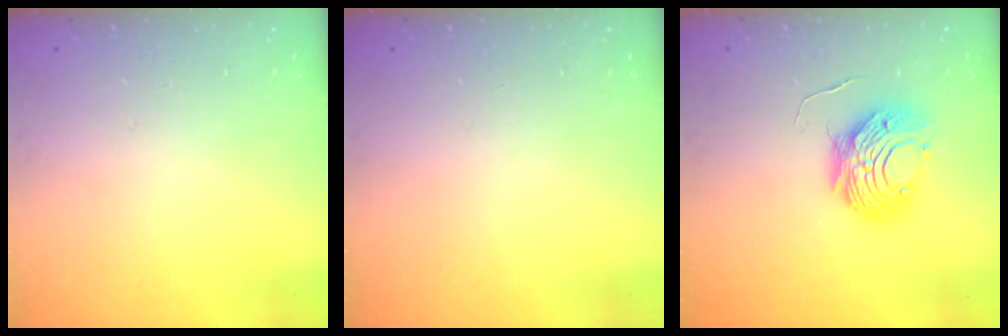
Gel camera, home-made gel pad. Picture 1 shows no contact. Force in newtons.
{"total": 0.0}
{"total": 9.4, "press": 9.4, "slide": 1.0}